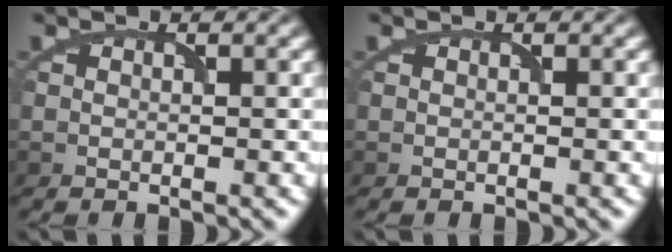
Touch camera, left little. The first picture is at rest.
{"total": 0.0}